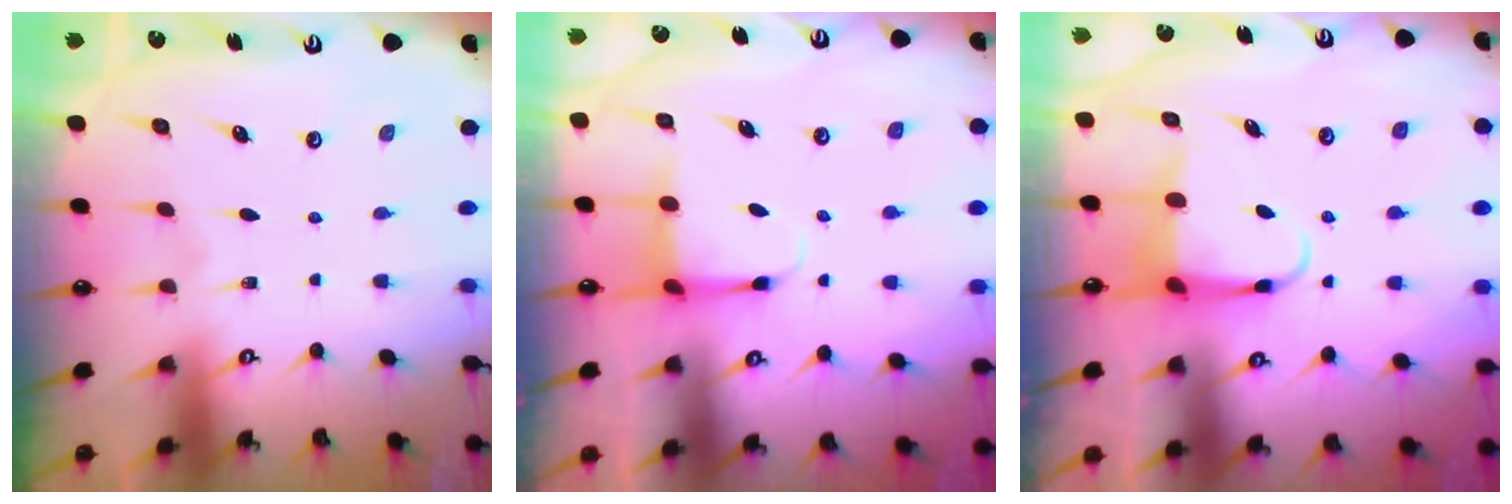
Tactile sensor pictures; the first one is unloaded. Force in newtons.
{"total": 3.9, "press": 3.8, "slide": 1.1}
{"total": 4.9, "press": 4.9, "slide": 0.2}